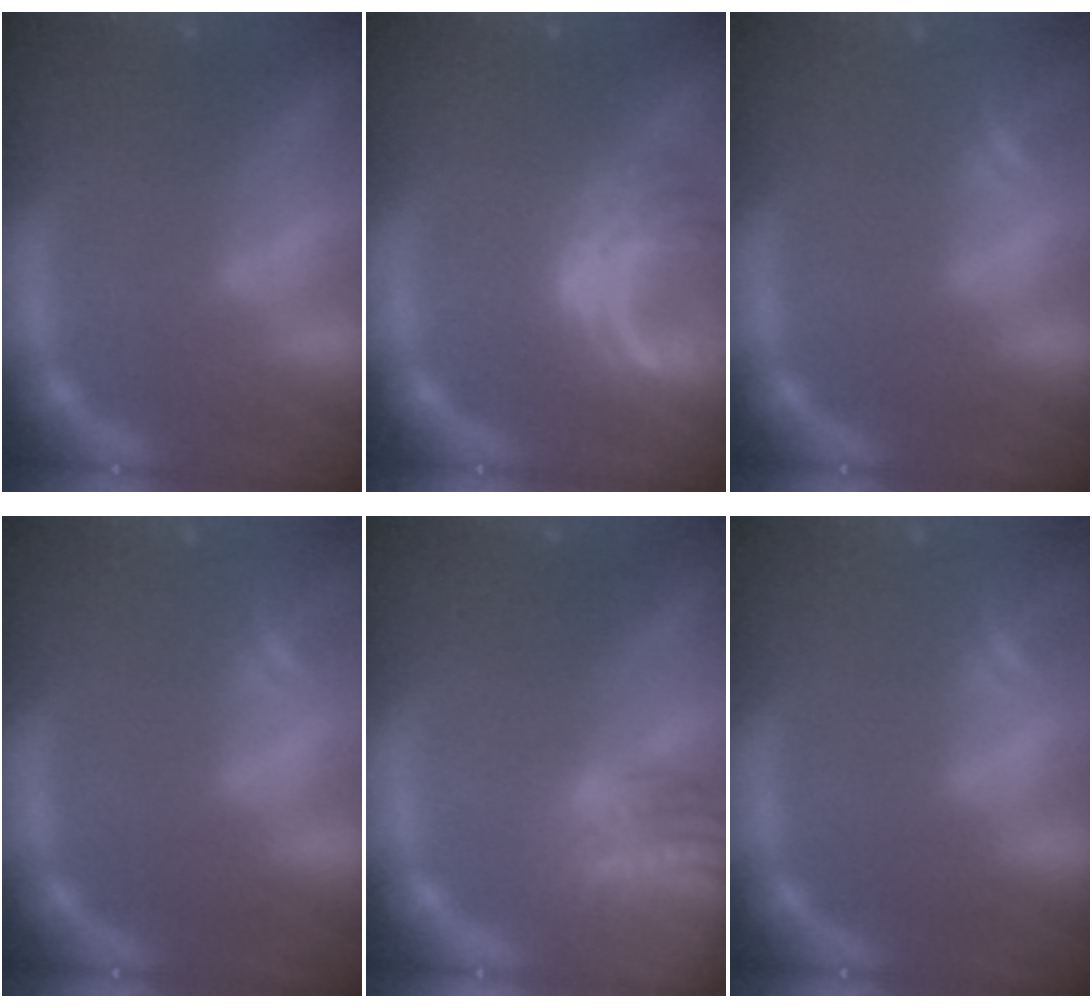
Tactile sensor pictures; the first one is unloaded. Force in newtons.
{"total": 6.0}
{"total": 1.5}
{"total": 1.5}
{"total": 8.1}
{"total": 1.5}